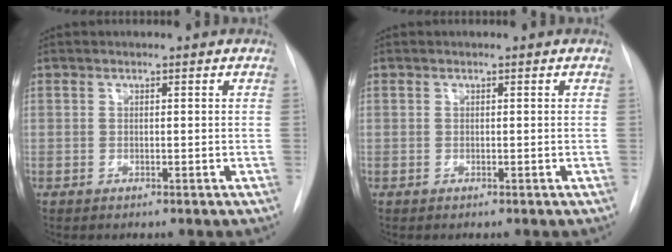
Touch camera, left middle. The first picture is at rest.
{"total": 0.0}